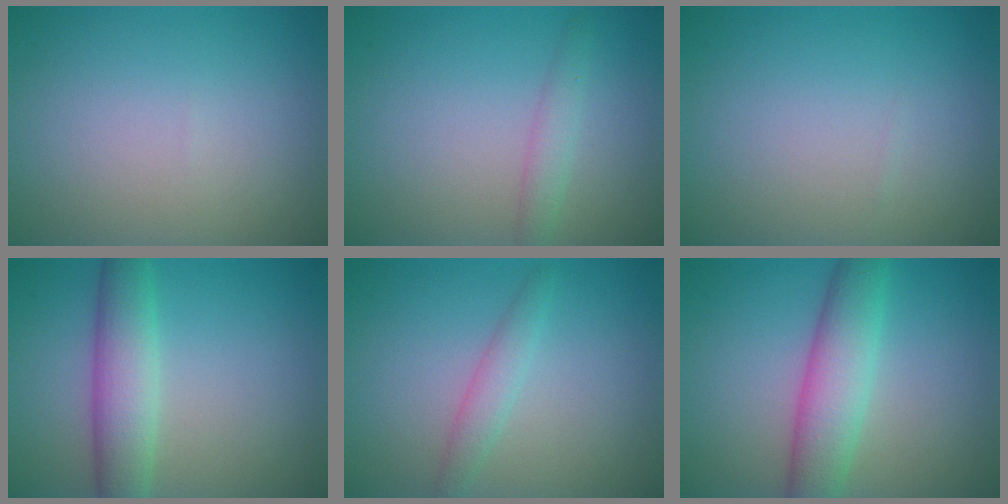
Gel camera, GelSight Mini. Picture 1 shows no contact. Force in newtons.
{"total": 1.8, "press": 1.8, "slide": 0.0}
{"total": 0.0}
{"total": 4.8, "press": 4.8, "slide": 0.1}
{"total": 1.9, "press": 1.9, "slide": 0.1}
{"total": 5.4, "press": 5.4, "slide": 0.4}